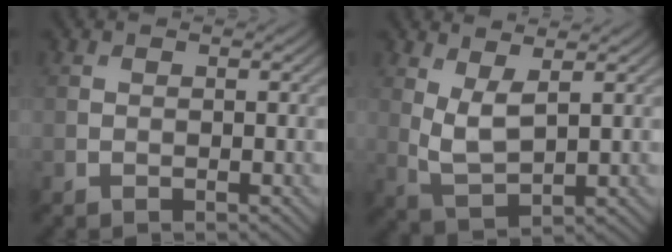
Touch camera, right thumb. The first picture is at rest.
{"total": 4.6, "force": [1.9, 1.6, 3.8], "torque": [-0.091, -0.007, 0.044]}